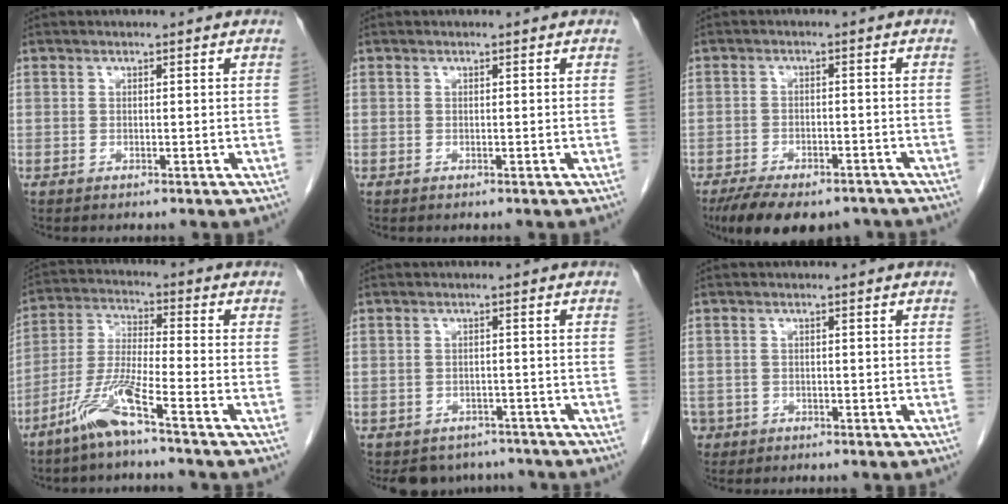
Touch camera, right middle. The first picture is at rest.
{"total": 0.0}
{"total": 13.3, "force": [-10.4, 5.4, 6.4], "torque": [-0.113, -0.005, -0.146]}
{"total": 8.3, "force": [-5.6, -0.5, 6.1], "torque": [-0.135, -0.014, -0.116]}
{"total": 6.4, "force": [-5.7, 2.9, 0.2], "torque": [0.008, 0.006, -0.070]}
{"total": 2.8, "force": [-1.6, 2.2, 0.1], "torque": [-0.002, 0.005, -0.029]}